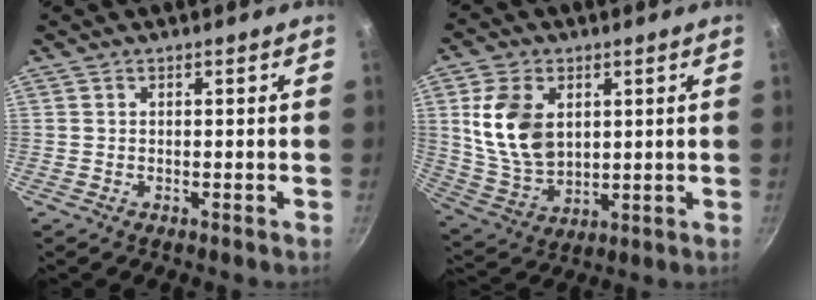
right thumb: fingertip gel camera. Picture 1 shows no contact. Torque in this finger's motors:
{"motor_torque": [-0.55, 0.96, 0.94, 0.09, 0.06]}